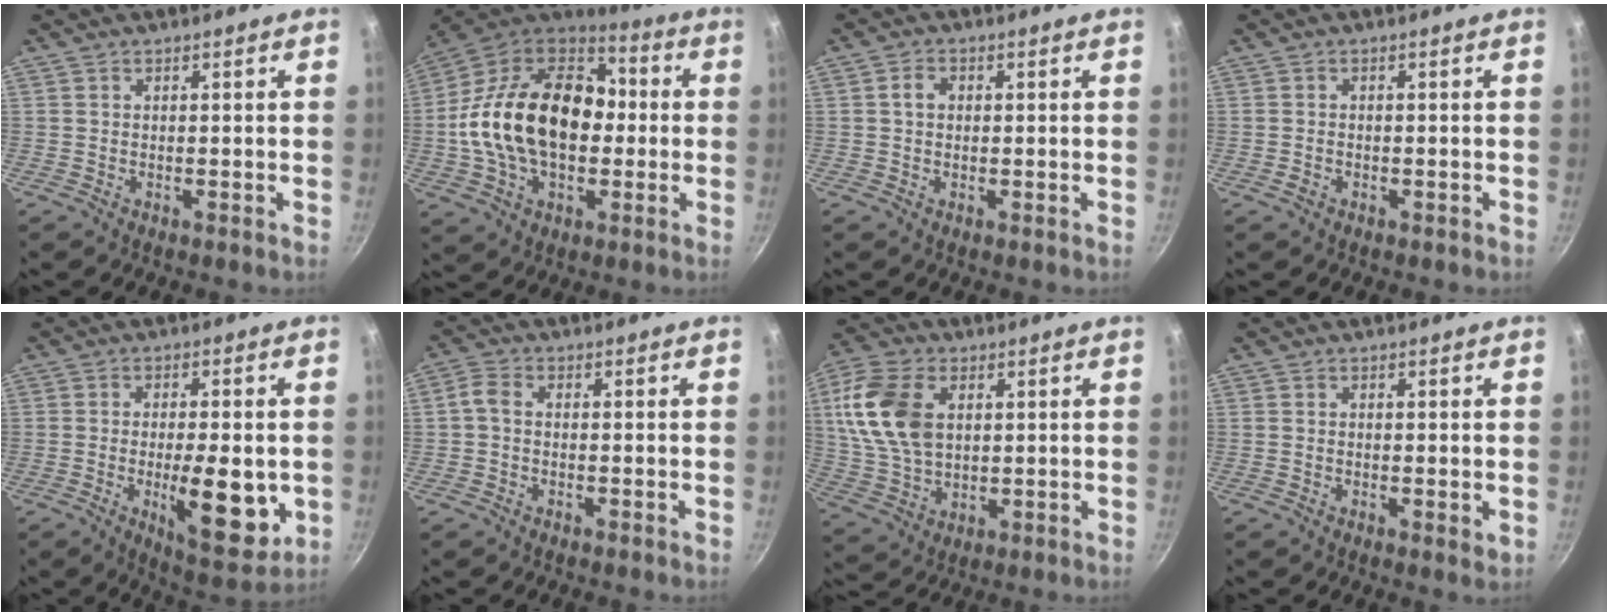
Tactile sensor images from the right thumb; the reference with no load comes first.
{"total": 25.5, "force": [-0.5, 17.0, 19.1], "torque": [-0.309, 0.047, -0.017]}
{"total": 2.4, "force": [0.2, 1.9, 1.5], "torque": [-0.018, 0.007, 0.002]}
{"total": 1.2, "force": [-0.7, 0.9, 0.6], "torque": [-0.013, 0.007, -0.010]}
{"total": 13.6, "force": [-2.5, 5.0, 12.4], "torque": [-0.165, -0.008, -0.029]}
{"total": 2.9, "force": [-0.4, 2.1, 2.0], "torque": [-0.046, 0.013, -0.019]}
{"total": 15.5, "force": [3.6, 10.2, 11.1], "torque": [-0.207, -0.003, 0.071]}
{"total": 1.4, "force": [0.1, 0.6, 1.3], "torque": [-0.019, -0.005, -0.001]}